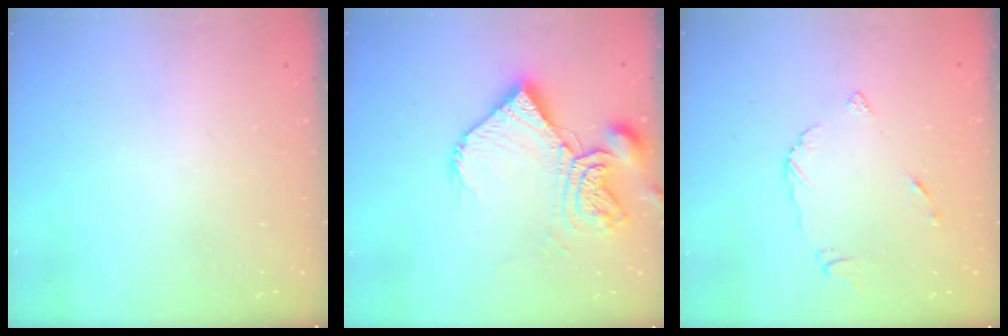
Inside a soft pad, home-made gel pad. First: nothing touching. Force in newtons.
{"total": 14.2, "press": 14.1, "slide": 1.9}
{"total": 5.2, "press": 5.2, "slide": 0.5}